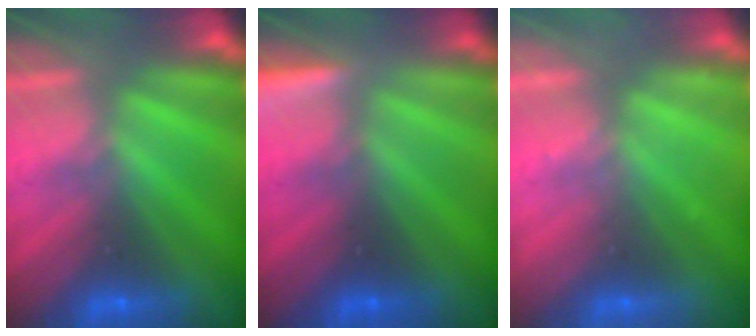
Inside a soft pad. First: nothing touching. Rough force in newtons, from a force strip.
{"total": 3.6}
{"total": 2.2}